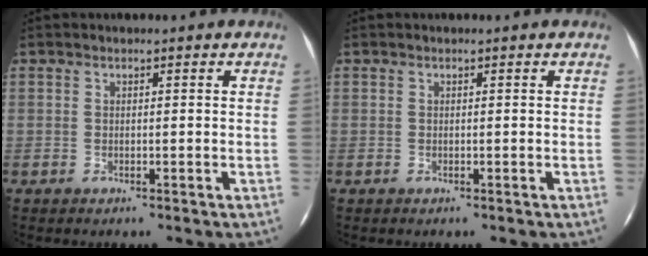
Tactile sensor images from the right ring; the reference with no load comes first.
{"total": 0.0}